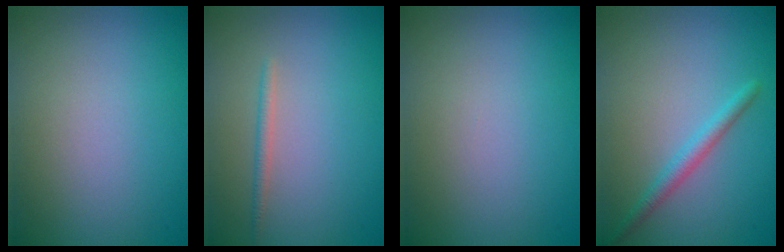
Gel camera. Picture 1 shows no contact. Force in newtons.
{"total": 1.0, "press": 1.0, "slide": 0.0}
{"total": 0.0}
{"total": 1.9, "press": 1.9, "slide": 0.1}